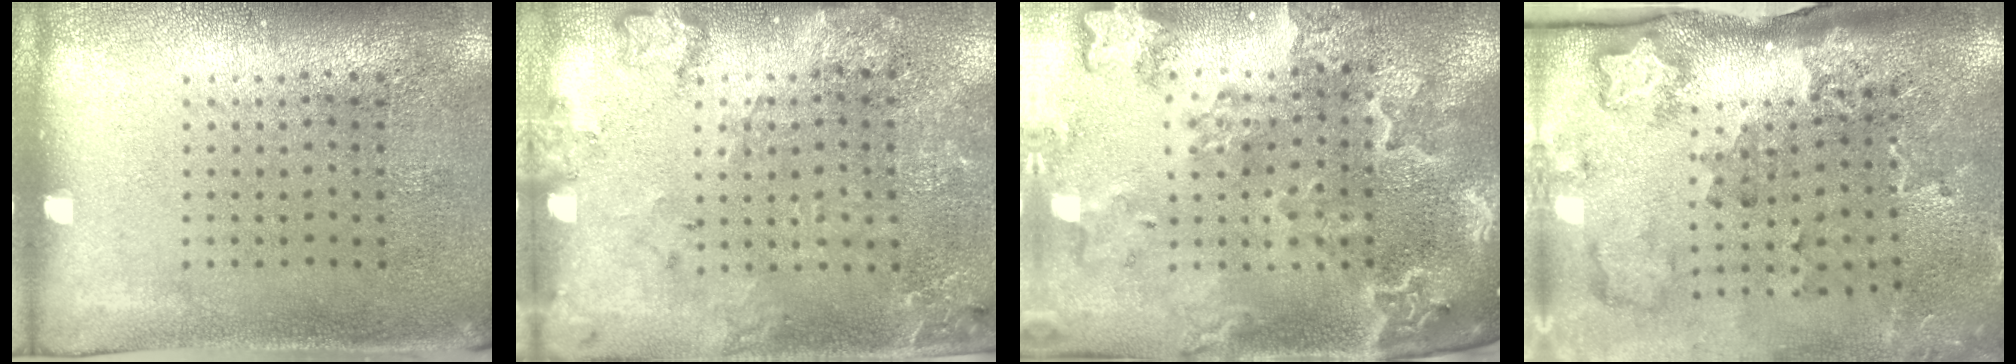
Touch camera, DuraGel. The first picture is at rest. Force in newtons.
{"total": 1.8, "press": 1.8, "slide": 0.3}
{"total": 2.9, "press": 2.7, "slide": 1.0}
{"total": 2.3, "press": 2.0, "slide": 1.2}